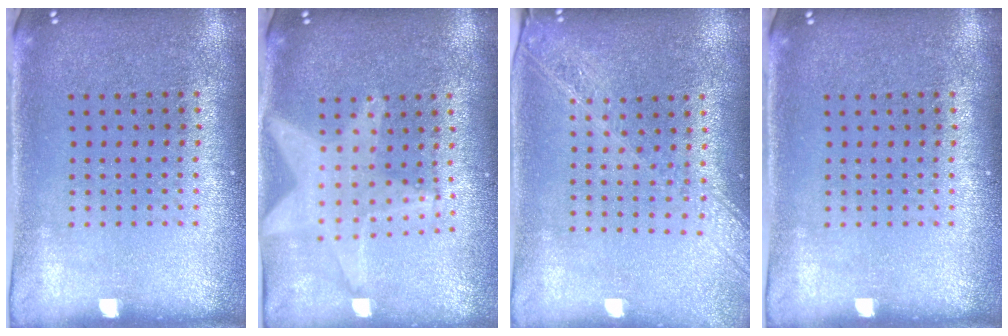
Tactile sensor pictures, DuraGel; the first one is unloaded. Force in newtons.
{"total": 2.0, "press": 1.7, "slide": 1.1}
{"total": 2.1, "press": 1.8, "slide": 1.0}
{"total": 0.0}